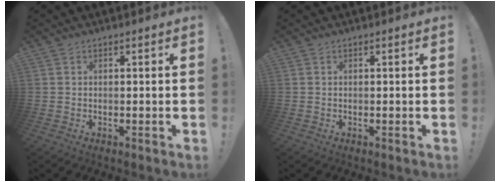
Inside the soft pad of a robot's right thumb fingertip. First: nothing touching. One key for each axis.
{"total": 0.0}